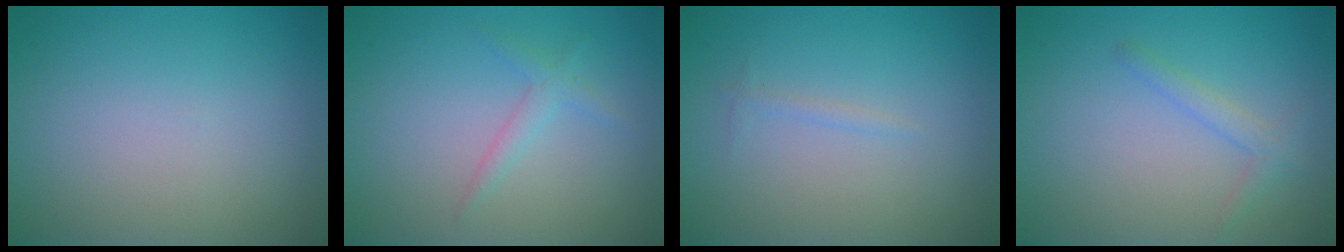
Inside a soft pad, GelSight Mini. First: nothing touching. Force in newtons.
{"total": 1.4, "press": 1.4, "slide": 0.0}
{"total": 0.6, "press": 0.6, "slide": 0.0}
{"total": 1.5, "press": 1.5, "slide": 0.1}